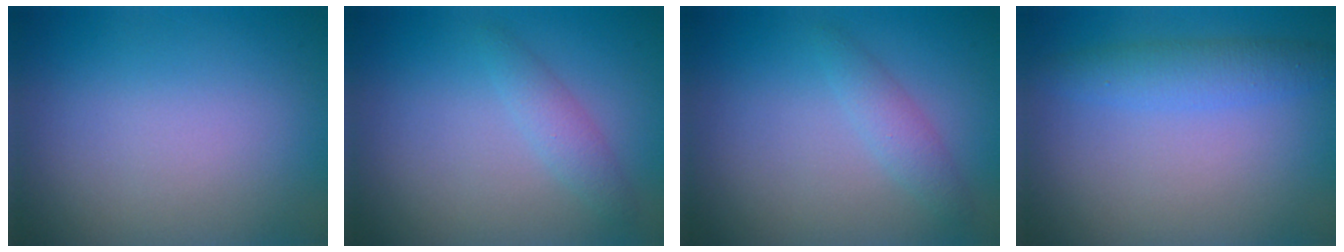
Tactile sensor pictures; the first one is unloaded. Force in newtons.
{"total": 1.7, "press": 1.7, "slide": 0.0}
{"total": 1.7, "press": 1.7, "slide": 0.0}
{"total": 2.8, "press": 2.8, "slide": 0.0}